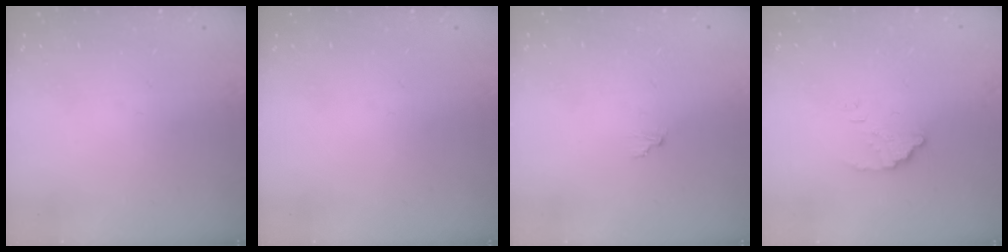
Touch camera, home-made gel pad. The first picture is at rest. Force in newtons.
{"total": 0.0}
{"total": 2.0, "press": 2.0, "slide": 0.1}
{"total": 2.9, "press": 2.9, "slide": 0.3}